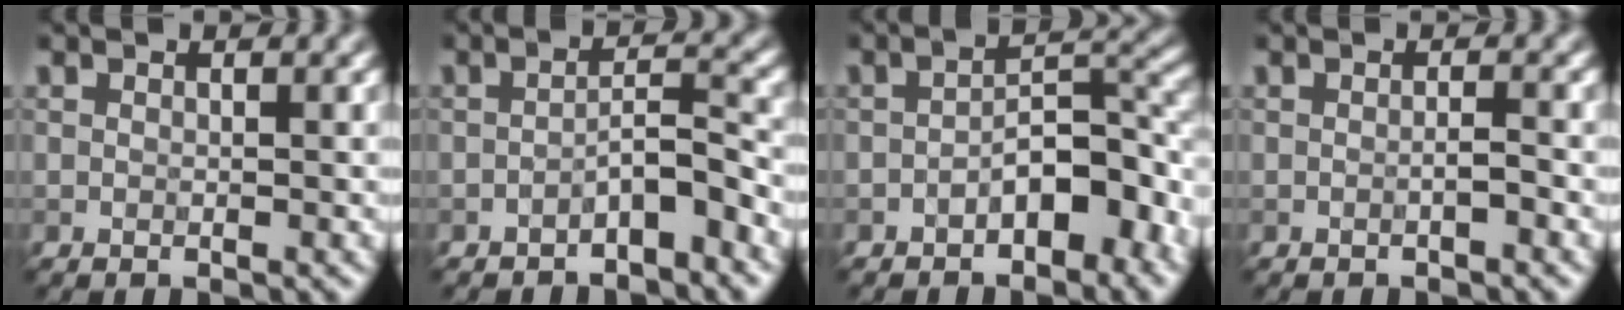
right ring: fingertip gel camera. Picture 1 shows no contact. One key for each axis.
{"total": 2.7, "fx": -1.9, "fy": 0.5, "fz": 1.8, "tx": -0.028, "ty": 0.015, "tz": -0.034}
{"total": 5.1, "fx": -2.3, "fy": 2.3, "fz": 3.9, "tx": -0.051, "ty": 0.016, "tz": -0.041}
{"total": 0.9, "fx": -0.4, "fy": 0.1, "fz": 0.8, "tx": -0.012, "ty": 0.002, "tz": -0.008}